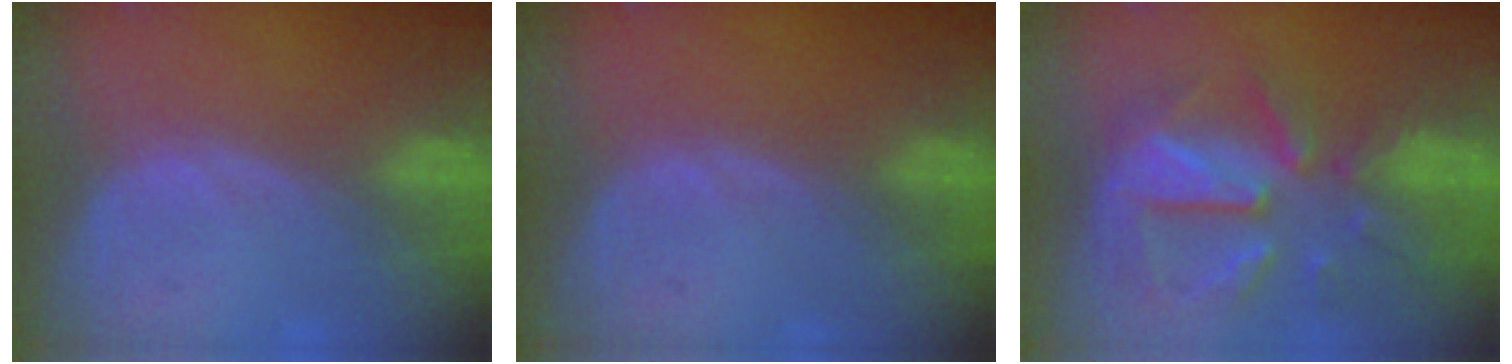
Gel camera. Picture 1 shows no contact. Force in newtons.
{"total": 0.0}
{"total": 10.8, "press": 9.6, "slide": 4.9}